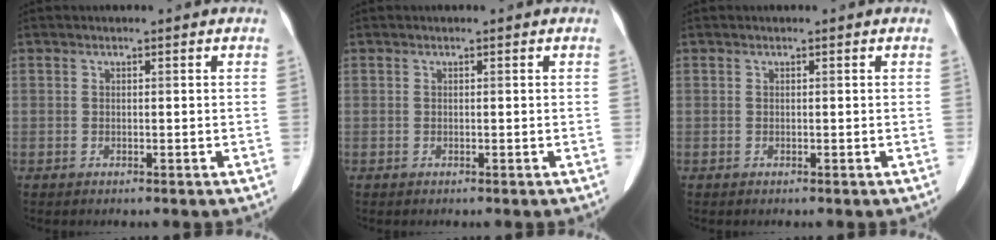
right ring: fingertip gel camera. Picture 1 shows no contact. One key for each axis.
{"total": 0.0}
{"total": 0.0}